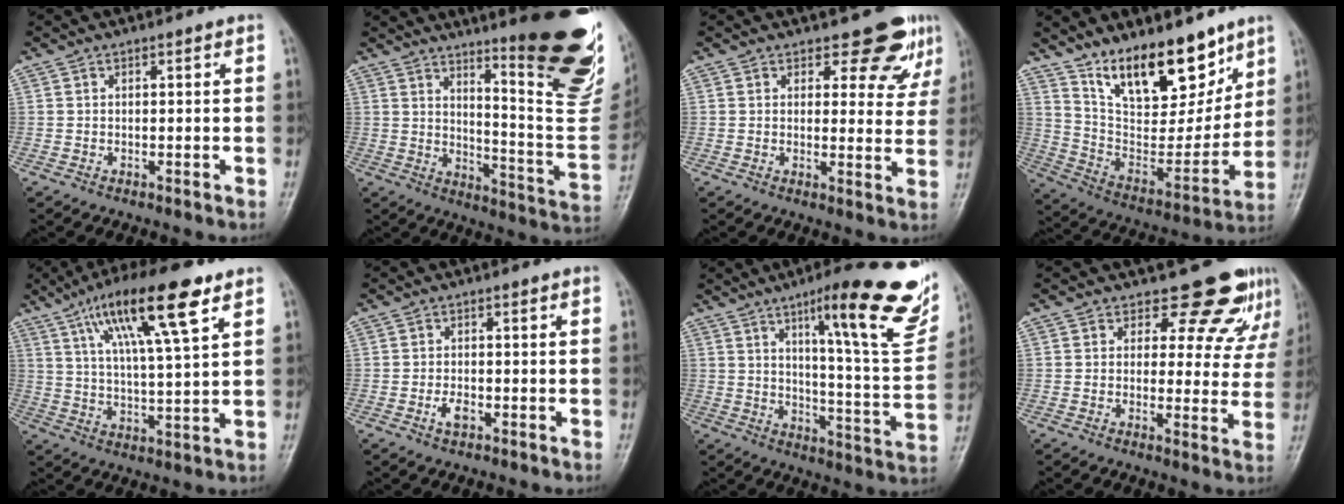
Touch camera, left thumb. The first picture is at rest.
{"total": 25.1, "force": [14.7, 4.7, 19.8], "torque": [-0.227, -0.099, 0.203]}
{"total": 7.0, "force": [5.5, 3.4, 2.5], "torque": [0.001, -0.042, 0.060]}
{"total": 19.3, "force": [13.2, 8.3, 11.4], "torque": [-0.127, -0.083, 0.236]}
{"total": 16.7, "force": [8.7, 3.2, 13.9], "torque": [-0.235, -0.017, 0.152]}
{"total": 2.4, "force": [-1.0, 1.4, 1.8], "torque": [-0.031, 0.001, -0.019]}
{"total": 23.3, "force": [12.5, 4.2, 19.2], "torque": [-0.223, -0.047, 0.180]}
{"total": 9.7, "force": [8.0, 4.9, 2.5], "torque": [0.016, -0.050, 0.079]}